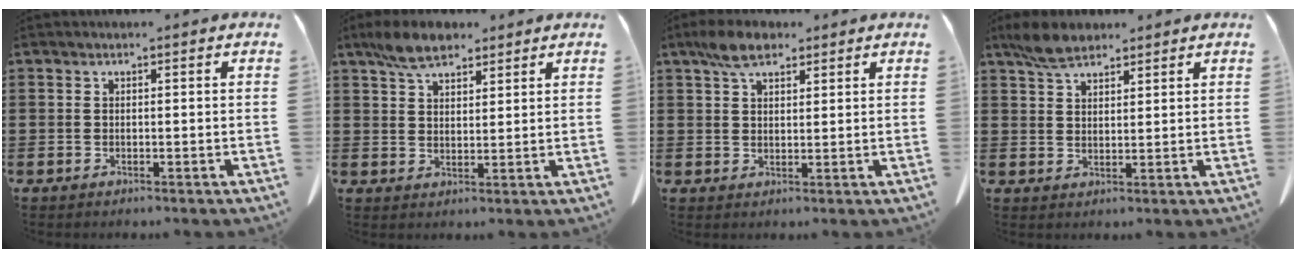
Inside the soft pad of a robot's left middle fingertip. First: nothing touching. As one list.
[{"total": 6.0, "force": [4.4, 2.8, 2.8], "torque": [-0.069, 0.005, 0.083]}, {"total": 5.1, "force": [3.5, 2.4, 2.8], "torque": [-0.058, 0.006, 0.065]}, {"total": 4.8, "force": [3.7, 2.2, 2.0], "torque": [-0.051, 0.005, 0.070]}]